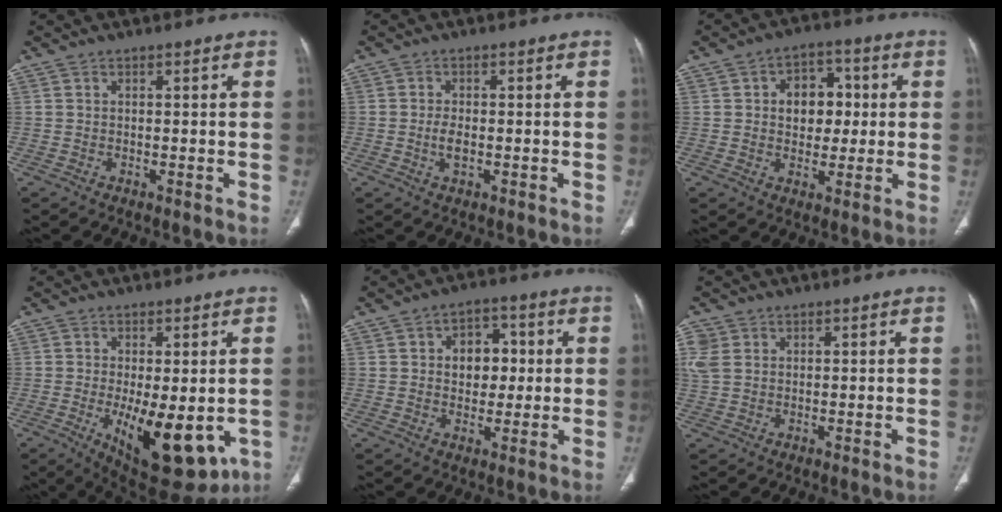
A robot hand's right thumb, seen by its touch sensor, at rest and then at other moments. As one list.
[{"total": 2.5, "force": [-0.5, 1.4, 2.1], "torque": [-0.038, 0.001, -0.010]}, {"total": 8.8, "force": [1.1, 6.6, 5.7], "torque": [-0.035, 0.012, 0.014]}, {"total": 15.7, "force": [-3.8, 7.0, 13.5], "torque": [-0.182, -0.023, -0.035]}, {"total": 7.6, "force": [1.0, 5.7, 5.0], "torque": [-0.029, 0.008, 0.012]}, {"total": 3.6, "force": [1.2, 2.7, 1.9], "torque": [-0.049, 0.008, 0.032]}]